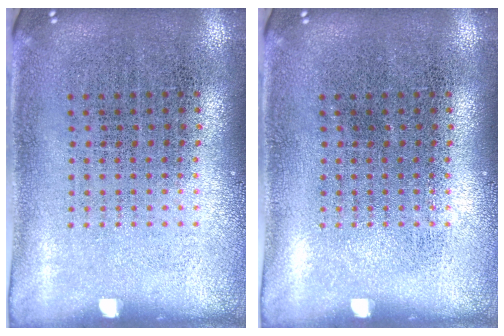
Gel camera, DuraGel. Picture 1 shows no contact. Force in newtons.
{"total": 0.0}